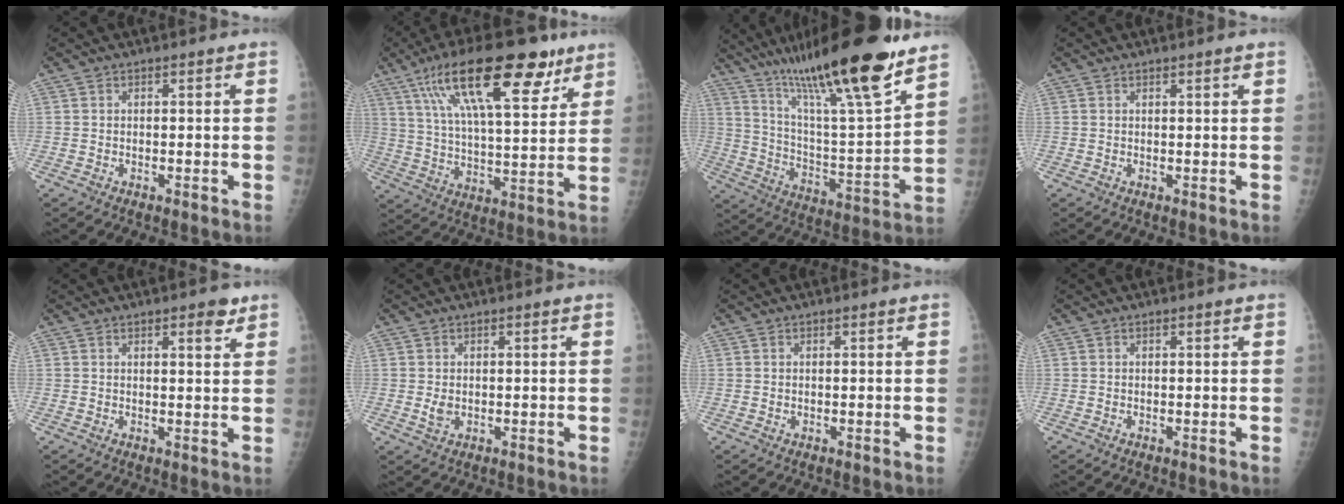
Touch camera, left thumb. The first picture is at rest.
{"total": 23.4, "force": [13.3, 7.9, 17.6], "torque": [-0.271, -0.022, 0.224]}
{"total": 26.6, "force": [18.5, 3.7, 18.7], "torque": [-0.295, -0.059, 0.317]}
{"total": 0.8, "force": [0.7, 0.1, 0.4], "torque": [-0.004, -0.004, 0.011]}
{"total": 3.3, "force": [2.1, 1.2, 2.2], "torque": [-0.018, -0.011, 0.027]}
{"total": 2.0, "force": [0.1, 1.5, 1.4], "torque": [-0.022, -0.004, 0.007]}
{"total": 0.0}
{"total": 0.0}